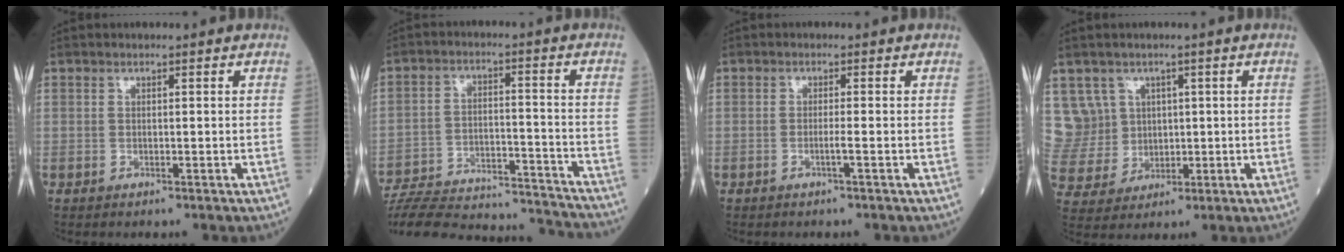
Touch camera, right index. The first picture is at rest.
{"total": 25.7, "force": [-24.3, 3.1, 7.8], "torque": [-0.138, -0.017, -0.344]}
{"total": 1.3, "force": [-0.6, -0.3, 1.1], "torque": [-0.020, 0.000, -0.013]}
{"total": 8.7, "force": [3.1, 8.1, 0.4], "torque": [-0.022, 0.042, 0.079]}